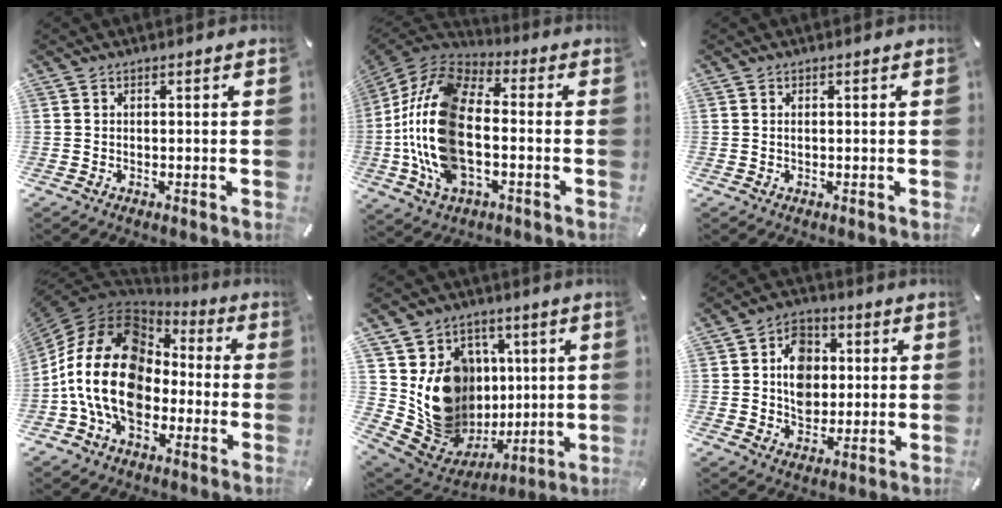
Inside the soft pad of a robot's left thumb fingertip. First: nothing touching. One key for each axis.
{"total": 20.4, "fx": -4.0, "fy": 11.3, "fz": 16.6, "tx": -0.366, "ty": 0.005, "tz": -0.070}
{"total": 0.6, "fx": 0.1, "fy": 0.1, "fz": 0.5, "tx": -0.012, "ty": -0.001, "tz": 0.002}
{"total": 20.7, "fx": -2.9, "fy": 15.1, "fz": 13.9, "tx": -0.288, "ty": 0.021, "tz": -0.049}
{"total": 15.6, "fx": 1.9, "fy": 14.5, "fz": 5.7, "tx": -0.079, "ty": -0.028, "tz": 0.069}
{"total": 9.7, "fx": 0.8, "fy": 8.3, "fz": 5.1, "tx": -0.068, "ty": 0.012, "tz": 0.015}